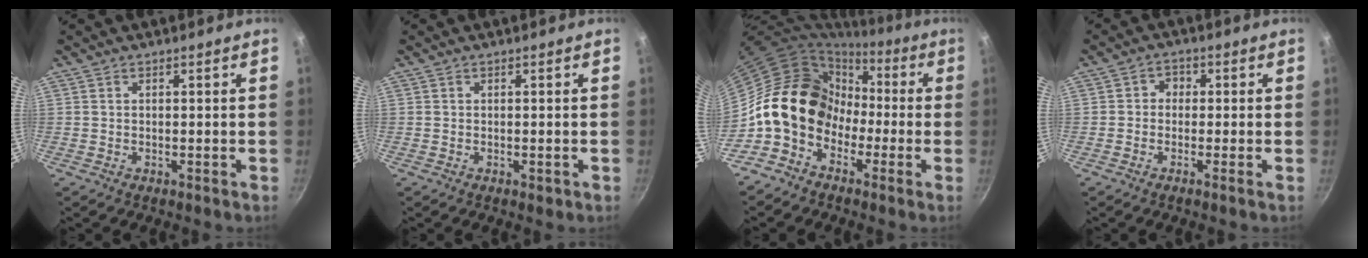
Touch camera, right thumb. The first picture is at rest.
{"total": 1.0, "force": [-0.4, 0.6, 0.8], "torque": [-0.011, 0.000, -0.006]}
{"total": 14.2, "force": [-2.1, 11.6, 7.9], "torque": [-0.079, 0.049, -0.046]}
{"total": 2.2, "force": [-0.5, 1.6, 1.4], "torque": [-0.023, 0.015, -0.019]}